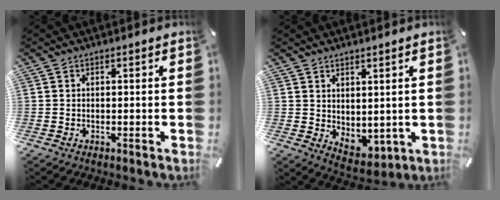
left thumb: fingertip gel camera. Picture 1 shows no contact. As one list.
[{"total": 3.8, "force": [2.8, 2.5, 0.6], "torque": [0.005, -0.024, 0.052]}]